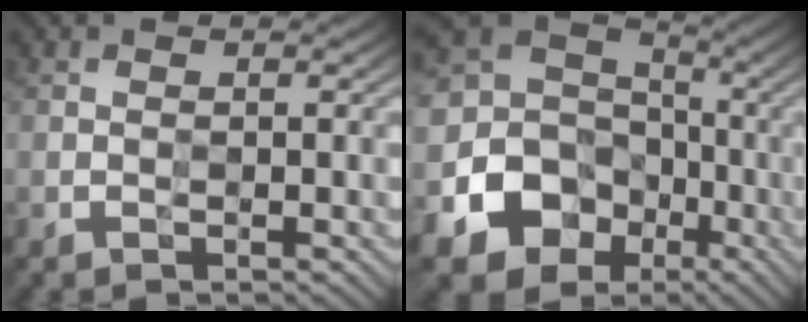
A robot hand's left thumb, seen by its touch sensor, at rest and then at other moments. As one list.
[{"total": 19.8, "force": [-6.5, 17.2, 7.3], "torque": [-0.220, -0.028, -0.117]}]